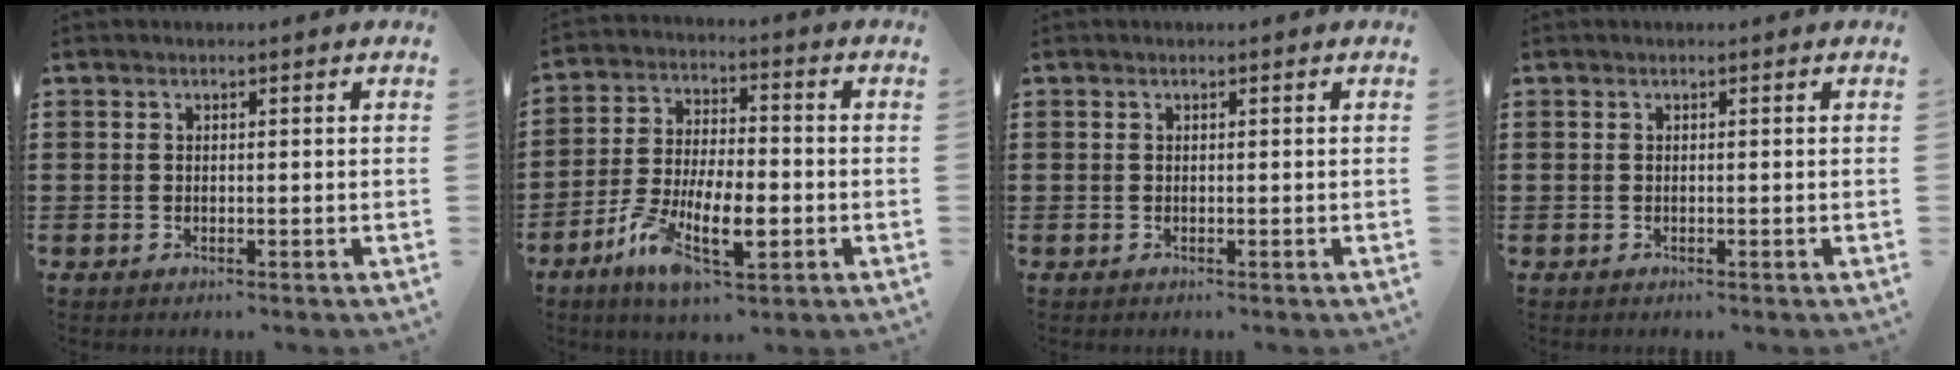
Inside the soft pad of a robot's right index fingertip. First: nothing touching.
{"total": 10.3, "force": [-4.2, 4.3, 8.4], "torque": [-0.181, -0.001, -0.080]}
{"total": 0.0}
{"total": 0.0}